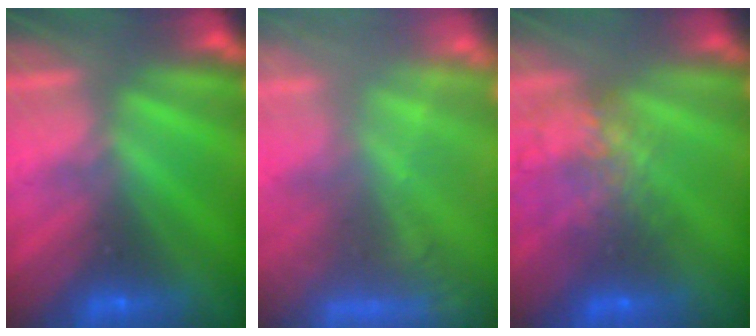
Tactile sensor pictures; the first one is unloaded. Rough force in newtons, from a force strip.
{"total": 5.6}
{"total": 7.6}